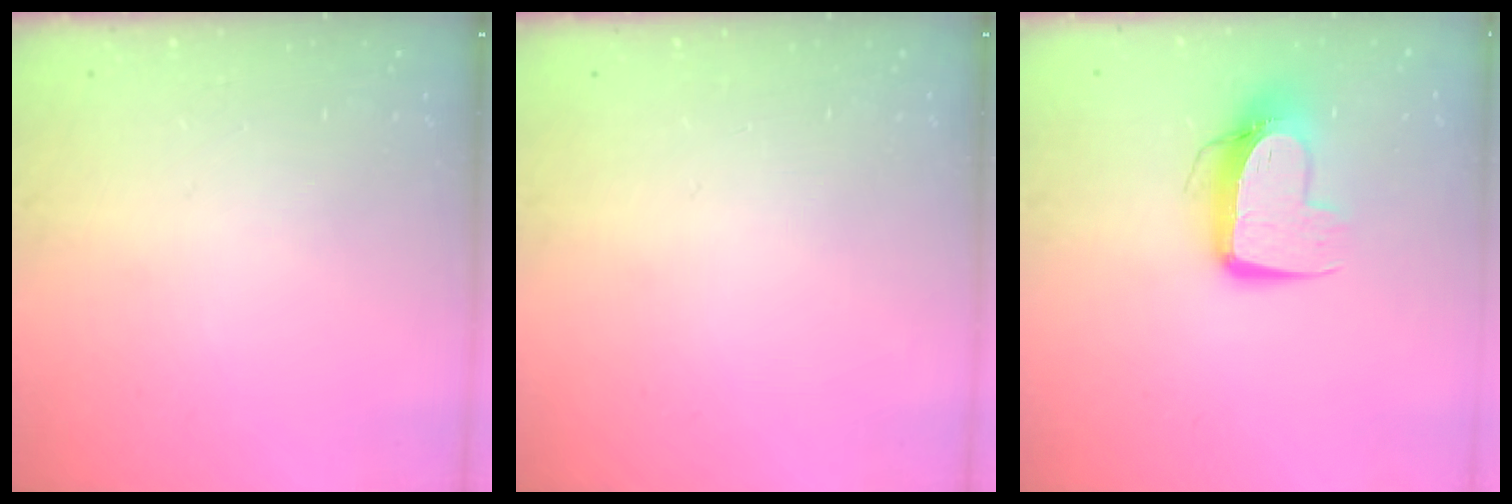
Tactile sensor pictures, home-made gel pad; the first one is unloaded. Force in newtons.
{"total": 0.0}
{"total": 10.2, "press": 10.1, "slide": 1.1}